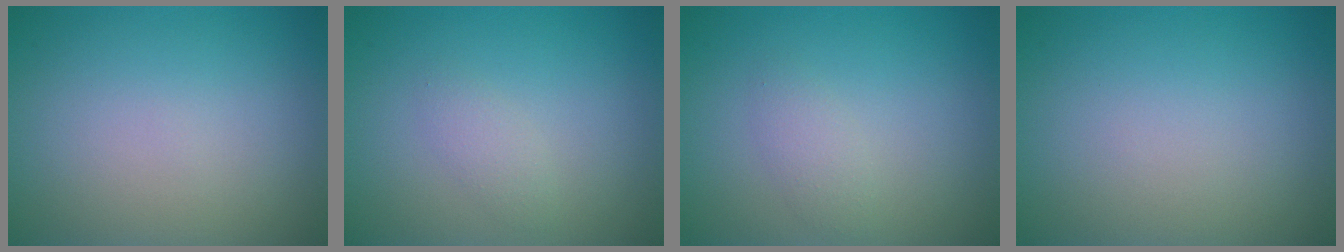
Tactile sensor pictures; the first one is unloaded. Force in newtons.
{"total": 1.2, "press": 1.2, "slide": 0.0}
{"total": 1.4, "press": 1.4, "slide": 0.1}
{"total": 0.0}